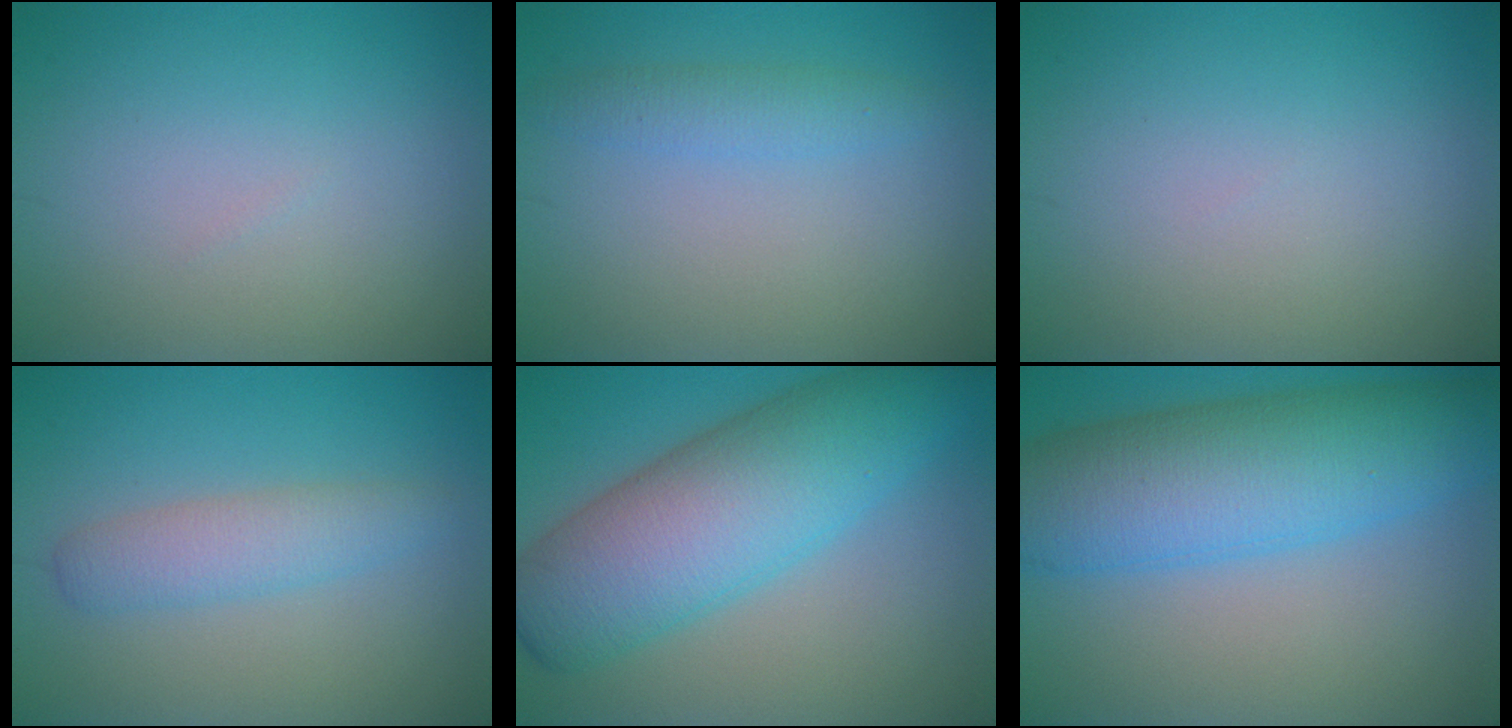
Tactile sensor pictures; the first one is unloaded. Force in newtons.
{"total": 2.0, "press": 2.0, "slide": 0.1}
{"total": 0.0}
{"total": 3.0, "press": 3.0, "slide": 0.1}
{"total": 10.4, "press": 10.4, "slide": 0.3}
{"total": 10.3, "press": 10.3, "slide": 0.2}